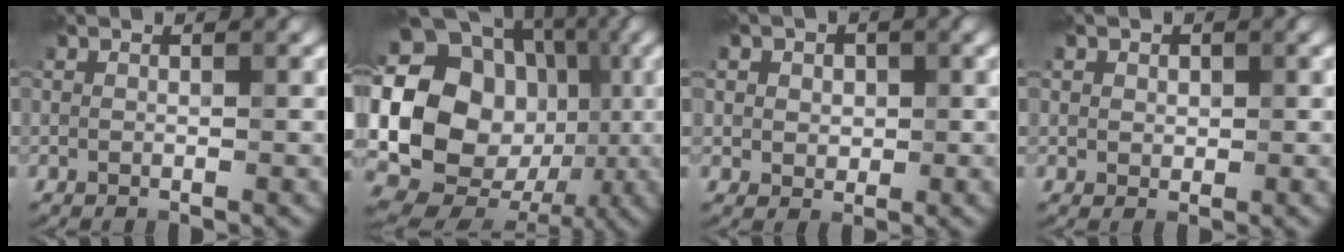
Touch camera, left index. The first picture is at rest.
{"total": 20.1, "force": [0.3, 17.3, 10.3], "torque": [-0.192, 0.010, -0.028]}
{"total": 2.4, "force": [0.8, 2.1, 1.0], "torque": [-0.009, 0.010, 0.004]}
{"total": 1.2, "force": [0.6, 1.0, 0.2], "torque": [0.005, -0.002, 0.007]}